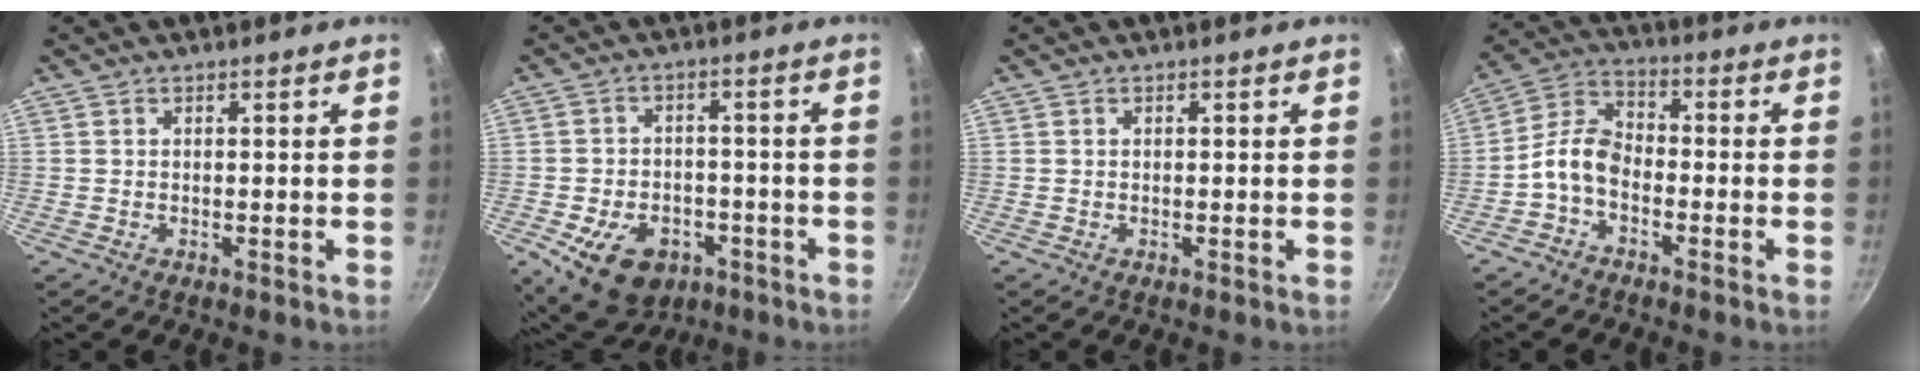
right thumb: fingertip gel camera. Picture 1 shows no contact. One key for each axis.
{"total": 13.4, "fx": -5.6, "fy": 9.4, "fz": 7.7, "tx": -0.103, "ty": 0.021, "tz": -0.072}
{"total": 0.0}
{"total": 7.3, "fx": -2.8, "fy": 4.4, "fz": 5.0, "tx": -0.099, "ty": 0.043, "tz": -0.070}